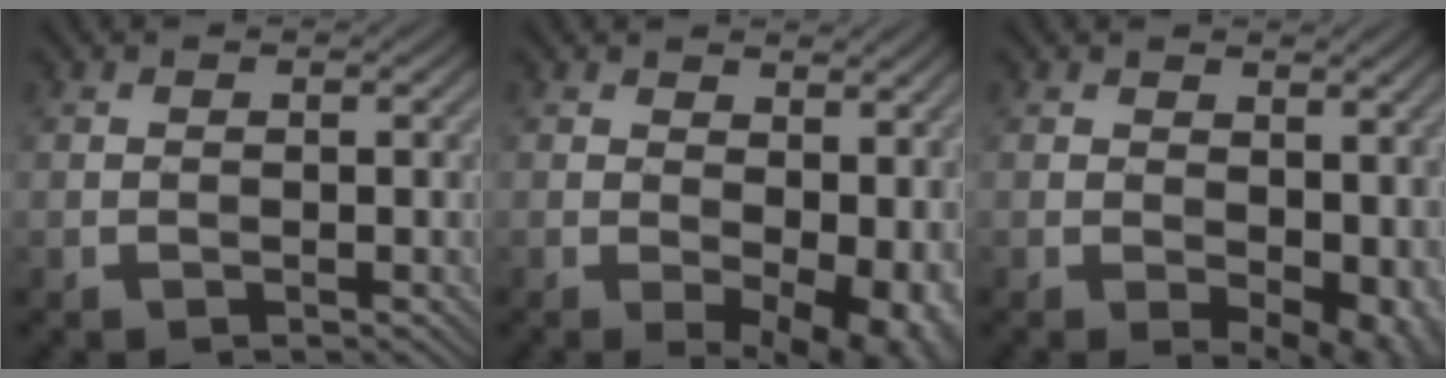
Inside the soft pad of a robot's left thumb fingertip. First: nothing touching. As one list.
[{"total": 11.1, "force": [-0.1, 6.2, 9.1], "torque": [-0.106, -0.016, 0.029]}, {"total": 7.6, "force": [0.0, 4.5, 6.1], "torque": [-0.074, -0.014, 0.013]}]